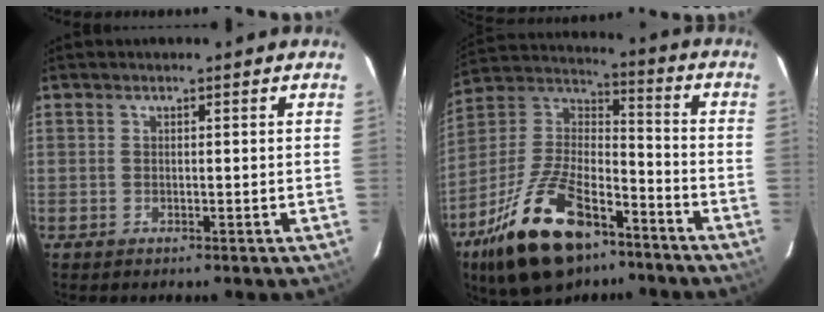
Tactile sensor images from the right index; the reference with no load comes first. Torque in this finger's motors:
{"motor_torque": [1.11, -1.03, 1.01, 0.21]}